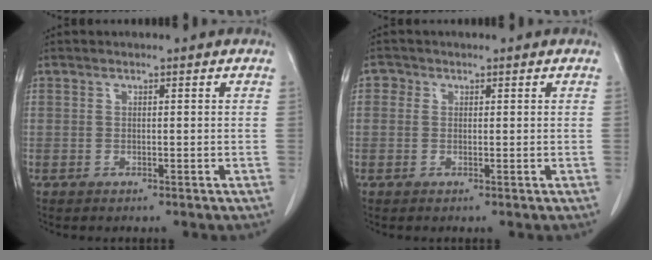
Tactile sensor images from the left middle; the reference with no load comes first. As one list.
[{"total": 1.1, "force": [0.4, 1.0, 0.2], "torque": [0.007, 0.004, 0.002]}]